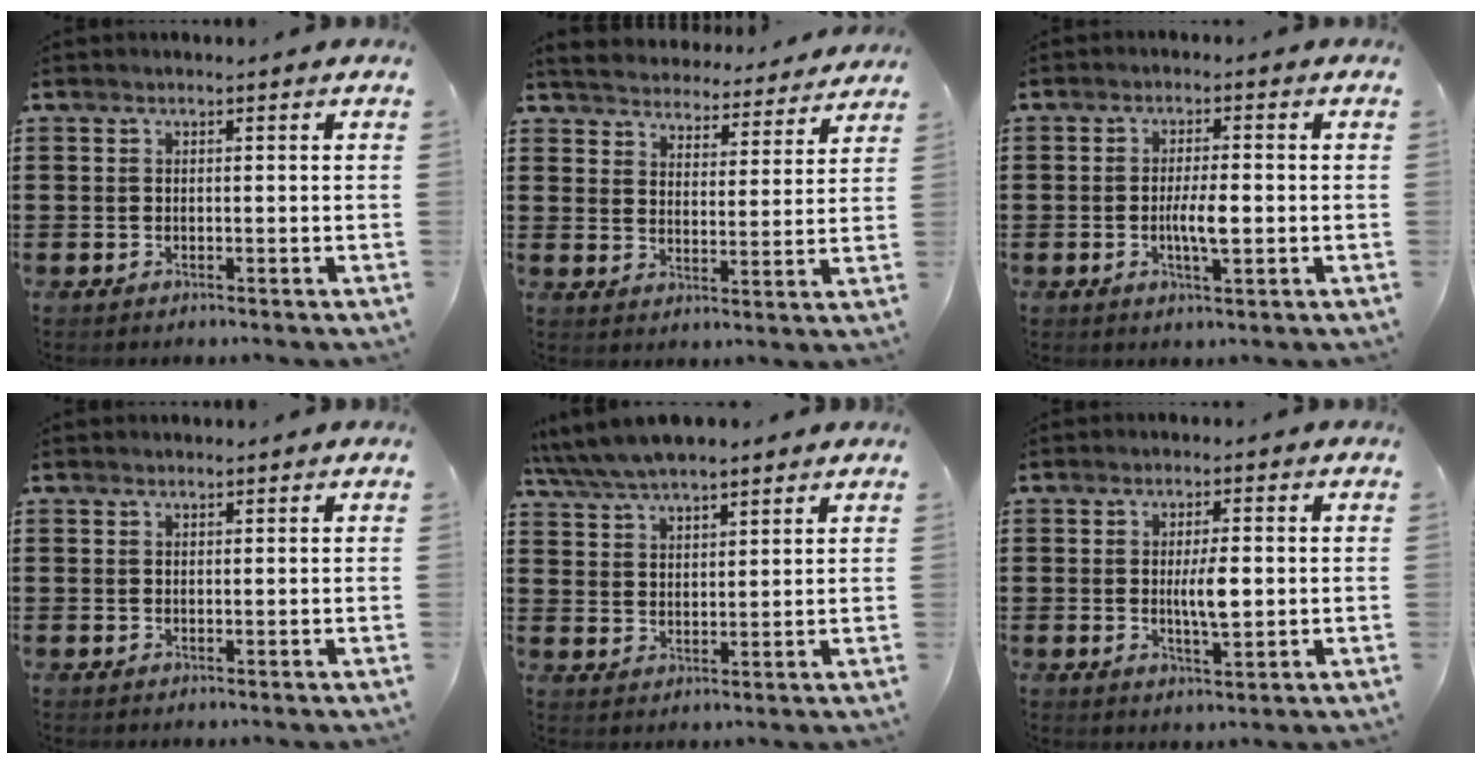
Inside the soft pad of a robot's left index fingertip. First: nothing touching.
{"total": 4.5, "force": [4.5, -0.1, -0.6], "torque": [-0.017, -0.040, 0.075]}
{"total": 4.5, "force": [-0.5, 0.9, 4.3], "torque": [-0.082, -0.003, -0.012]}
{"total": 0.6, "force": [0.5, 0.2, 0.1], "torque": [-0.002, 0.001, 0.011]}
{"total": 5.8, "force": [5.2, 1.6, 1.8], "torque": [-0.055, -0.012, 0.096]}
{"total": 4.9, "force": [0.1, 1.4, 4.7], "torque": [-0.077, -0.001, -0.001]}